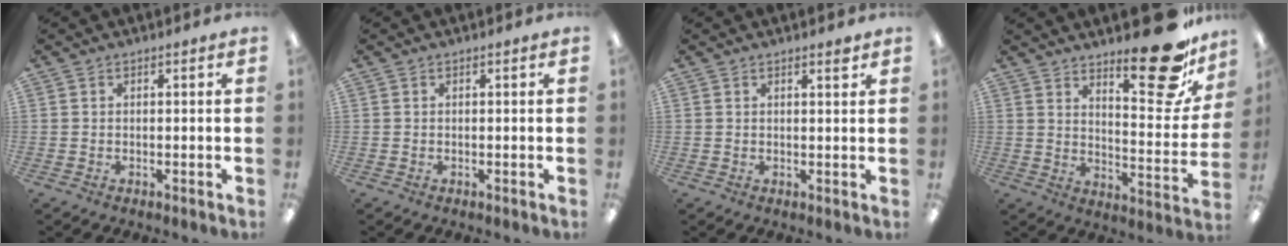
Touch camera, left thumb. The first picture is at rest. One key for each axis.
{"total": 0.0}
{"total": 1.6, "fx": 1.4, "fy": 0.2, "fz": 0.8, "tx": -0.010, "ty": -0.005, "tz": 0.023}
{"total": 21.0, "fx": 14.7, "fy": 7.0, "fz": 13.3, "tx": -0.161, "ty": -0.104, "tz": 0.233}